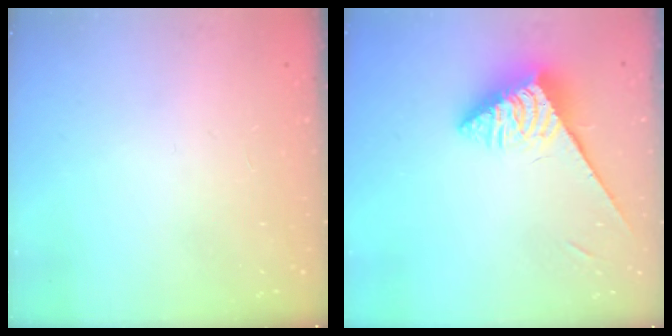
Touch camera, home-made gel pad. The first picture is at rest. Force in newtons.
{"total": 5.3, "press": 5.3, "slide": 0.0}